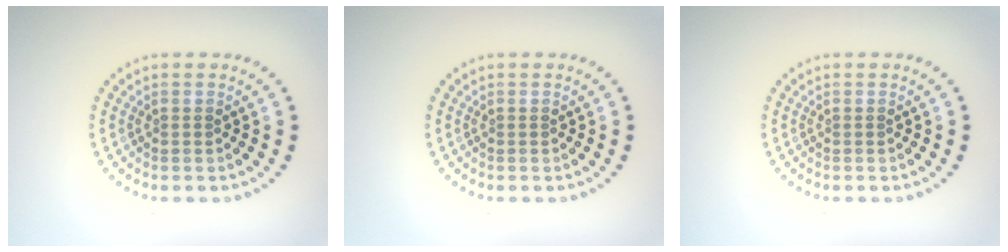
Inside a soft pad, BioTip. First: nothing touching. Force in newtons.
{"total": 0.0}
{"total": 0.0}